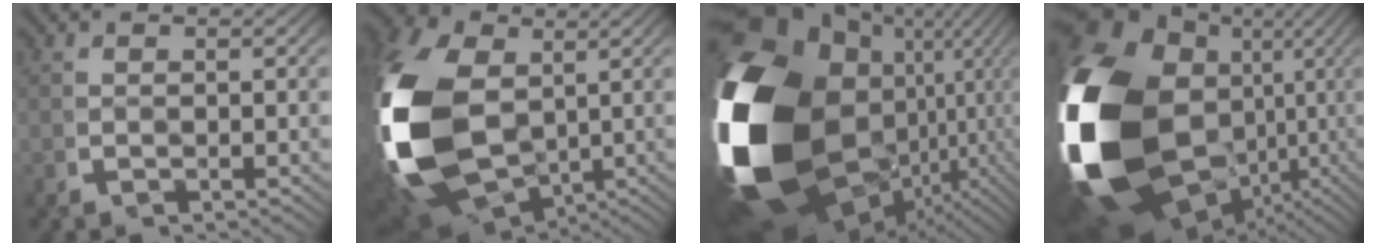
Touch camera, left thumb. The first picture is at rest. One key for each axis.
{"total": 19.2, "fx": -0.1, "fy": 14.0, "fz": 13.1, "tx": -0.345, "ty": -0.068, "tz": 0.036}
{"total": 31.4, "fx": -2.6, "fy": 20.0, "fz": 24.0, "tx": -0.449, "ty": -0.069, "tz": -0.001}
{"total": 28.2, "fx": -1.3, "fy": 18.6, "fz": 21.2, "tx": -0.452, "ty": -0.077, "tz": 0.021}